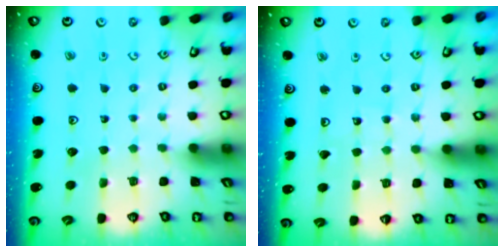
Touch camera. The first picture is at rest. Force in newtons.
{"total": 3.7, "press": 3.7, "slide": 0.6}